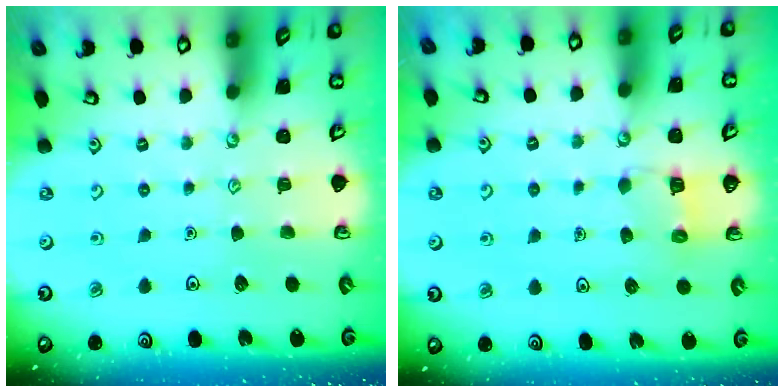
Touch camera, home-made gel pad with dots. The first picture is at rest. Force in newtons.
{"total": 4.5, "press": 4.5, "slide": 0.4}